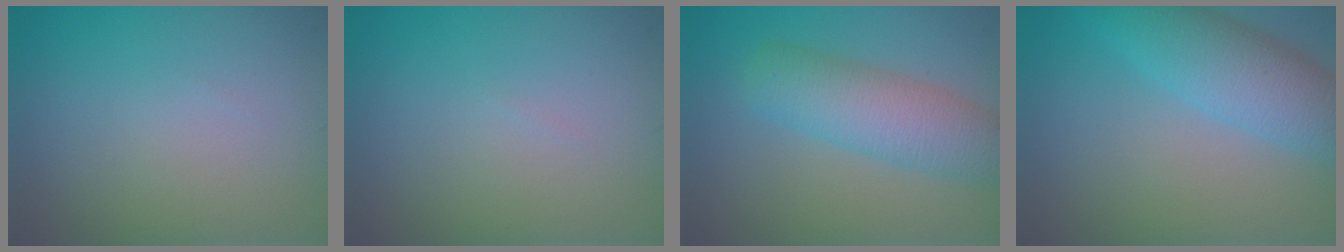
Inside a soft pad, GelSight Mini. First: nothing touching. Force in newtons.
{"total": 0.0}
{"total": 5.6, "press": 5.6, "slide": 0.2}
{"total": 5.6, "press": 5.6, "slide": 0.1}